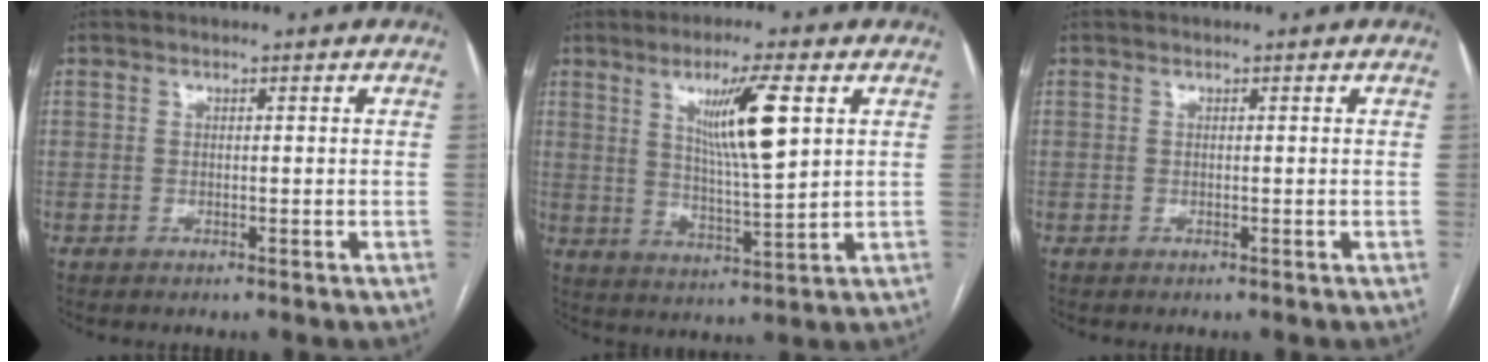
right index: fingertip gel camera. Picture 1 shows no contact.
{"total": 10.0, "force": [3.7, 0.4, 9.3], "torque": [-0.163, -0.007, 0.066]}
{"total": 0.0}